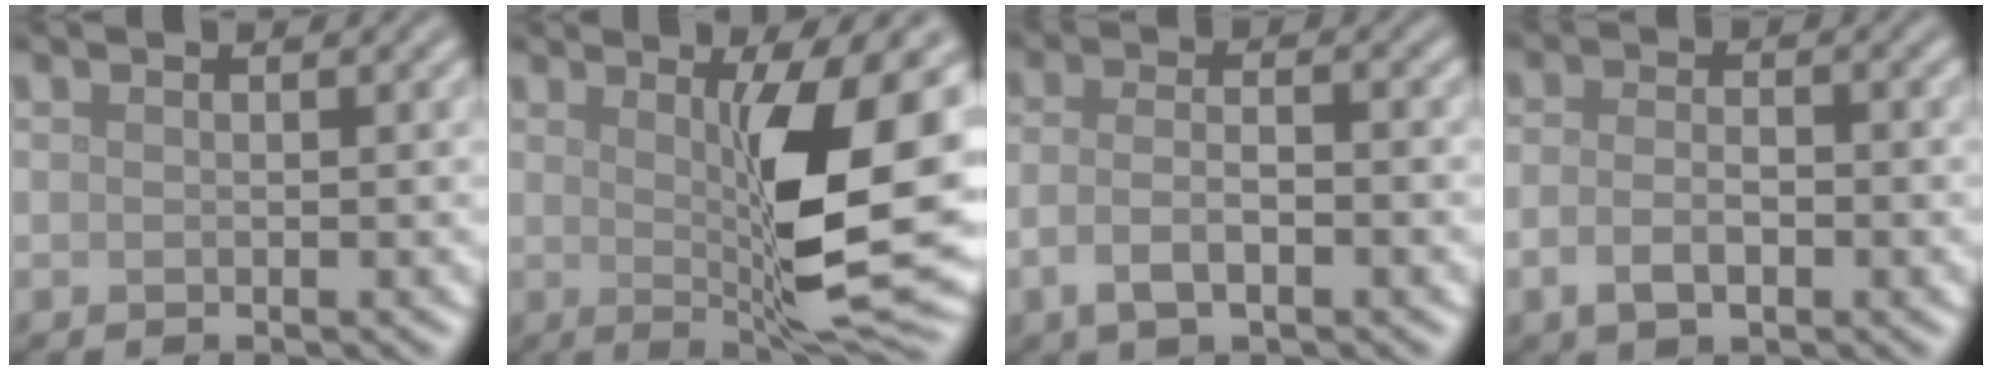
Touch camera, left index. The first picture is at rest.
{"total": 10.7, "force": [1.0, 2.5, 10.4], "torque": [-0.154, -0.014, 0.024]}
{"total": 3.9, "force": [-1.5, 1.5, 3.2], "torque": [-0.067, 0.000, -0.033]}
{"total": 3.1, "force": [-1.1, 1.6, 2.4], "torque": [-0.048, -0.004, -0.024]}